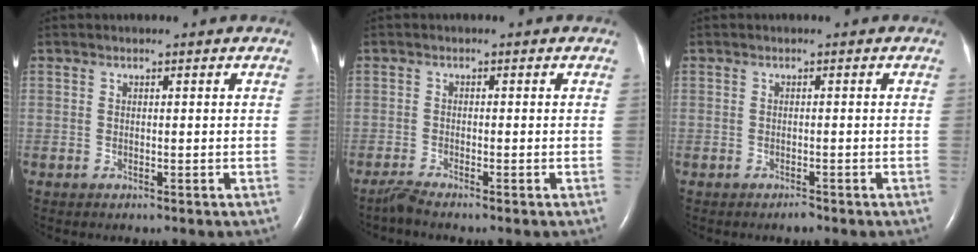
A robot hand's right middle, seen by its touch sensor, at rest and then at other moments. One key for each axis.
{"total": 1.7, "fx": -1.5, "fy": -0.3, "fz": 0.5, "tx": -0.021, "ty": -0.007, "tz": -0.034}
{"total": 0.8, "fx": -0.7, "fy": 0.0, "fz": 0.3, "tx": -0.011, "ty": -0.003, "tz": -0.007}